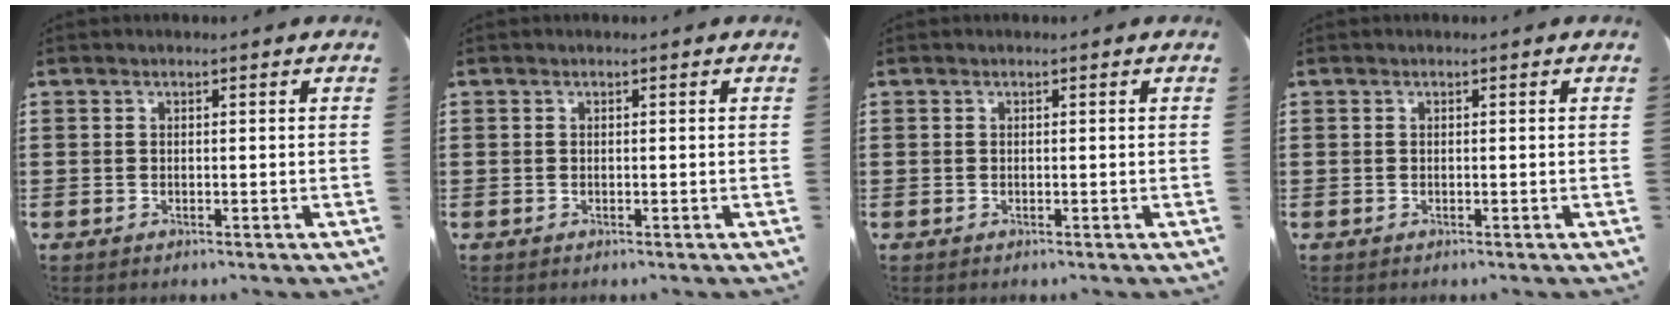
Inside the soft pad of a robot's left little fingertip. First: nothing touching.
{"total": 0.0}
{"total": 0.0}
{"total": 0.0}